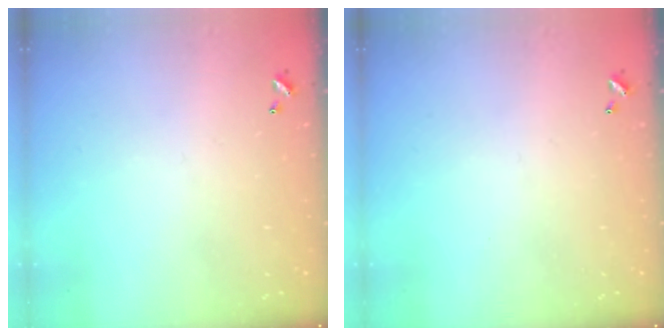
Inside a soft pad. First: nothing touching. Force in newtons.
{"total": 0.0}